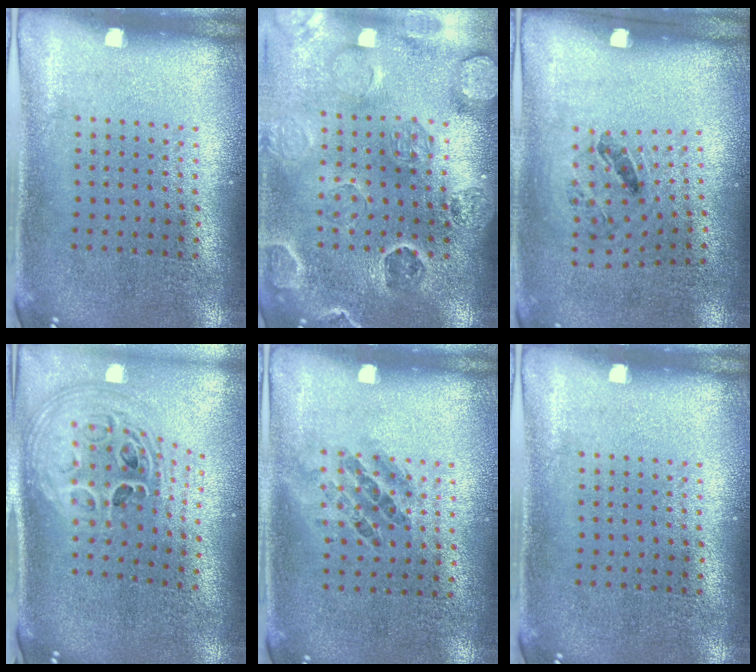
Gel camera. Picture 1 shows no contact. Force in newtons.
{"total": 2.7, "press": 2.7, "slide": 0.6}
{"total": 1.3, "press": 0.7, "slide": 1.1}
{"total": 3.0, "press": 2.0, "slide": 2.2}
{"total": 0.9, "press": 0.6, "slide": 0.6}
{"total": 0.0}